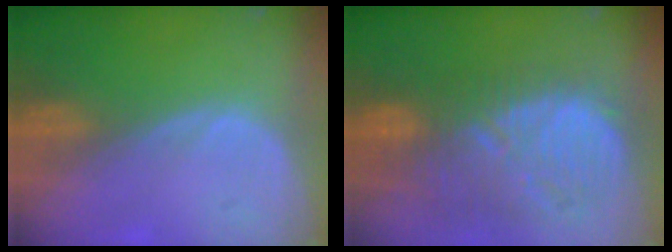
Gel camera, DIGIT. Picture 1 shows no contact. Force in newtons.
{"total": 12.0, "press": 11.3, "slide": 4.1}